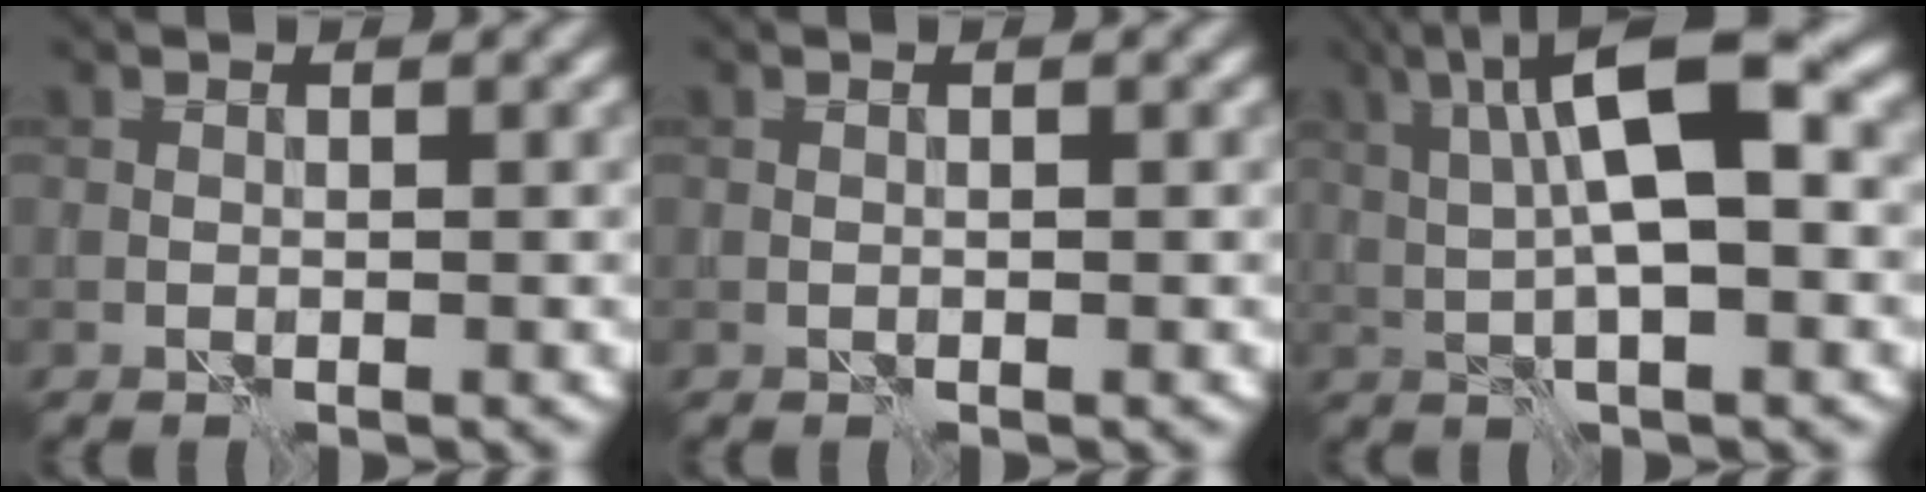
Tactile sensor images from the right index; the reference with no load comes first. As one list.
[{"total": 0.0}, {"total": 8.9, "force": [1.9, 2.3, 8.4], "torque": [-0.140, 0.014, 0.026]}]